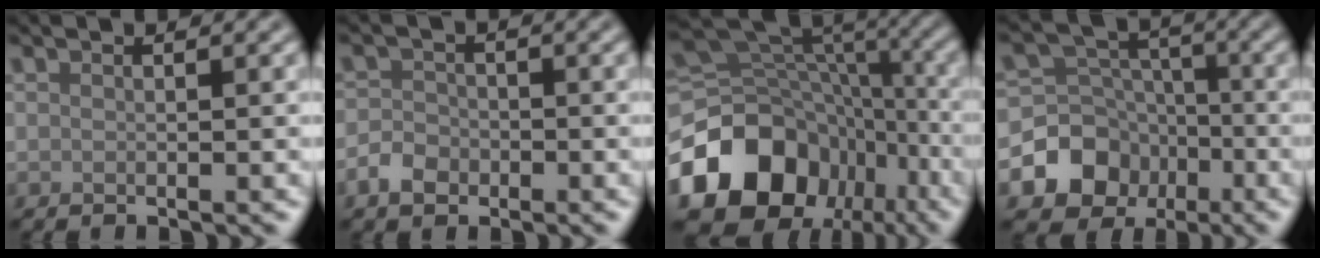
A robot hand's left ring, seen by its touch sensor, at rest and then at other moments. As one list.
[{"total": 2.4, "force": [-1.2, 1.8, 0.9], "torque": [-0.013, 0.004, -0.028]}, {"total": 15.9, "force": [-6.8, 12.3, 7.6], "torque": [-0.158, -0.008, -0.112]}, {"total": 8.2, "force": [-3.9, 6.9, 2.4], "torque": [-0.031, 0.007, -0.091]}]